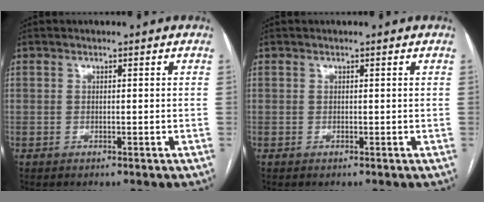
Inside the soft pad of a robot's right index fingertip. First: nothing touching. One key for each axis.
{"total": 0.0}